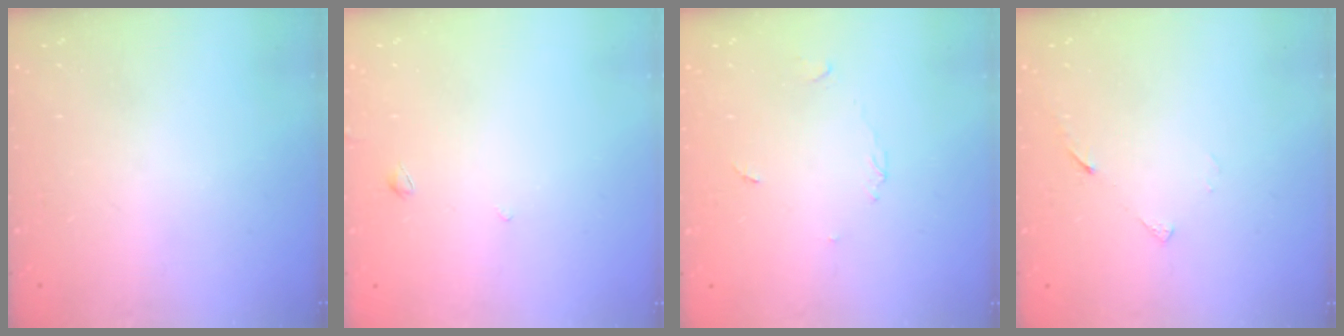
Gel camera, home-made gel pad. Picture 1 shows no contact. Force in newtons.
{"total": 2.1, "press": 2.1, "slide": 0.5}
{"total": 3.1, "press": 3.0, "slide": 0.4}
{"total": 3.8, "press": 3.8, "slide": 0.6}